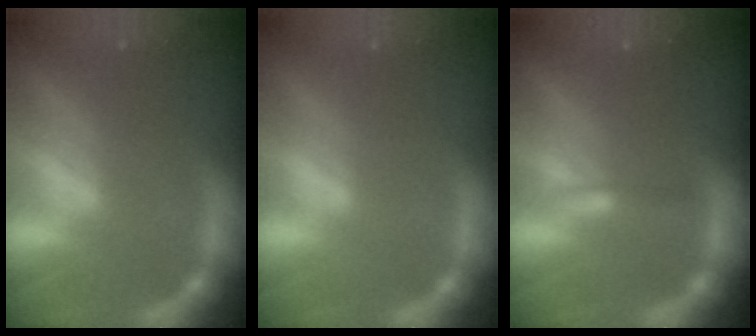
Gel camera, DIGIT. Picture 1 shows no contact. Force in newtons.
{"total": 0.0}
{"total": 0.9}